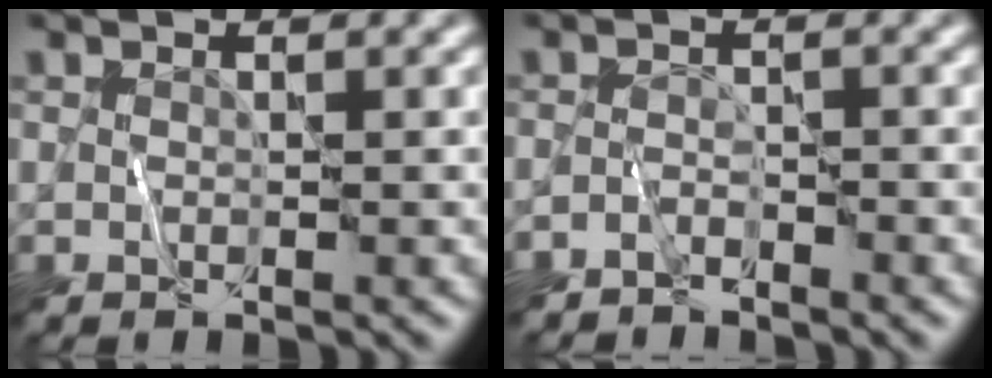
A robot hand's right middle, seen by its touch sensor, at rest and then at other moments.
{"total": 1.6, "force": [-1.5, 0.3, 0.3], "torque": [-0.007, 0.005, -0.035]}